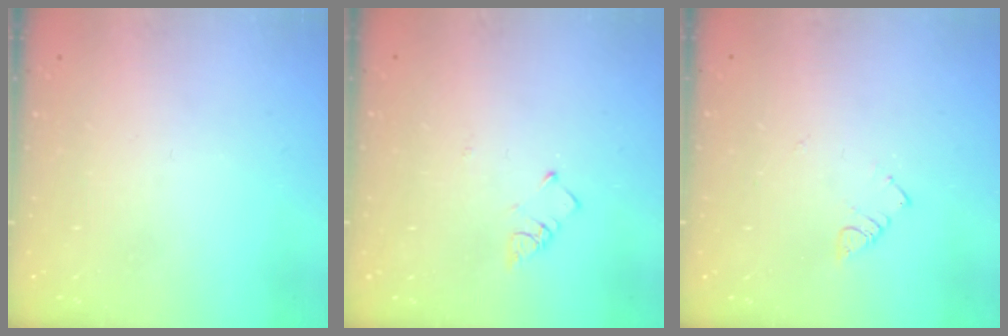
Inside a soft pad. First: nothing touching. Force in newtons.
{"total": 2.6, "press": 2.6, "slide": 0.5}
{"total": 3.0, "press": 2.9, "slide": 0.4}